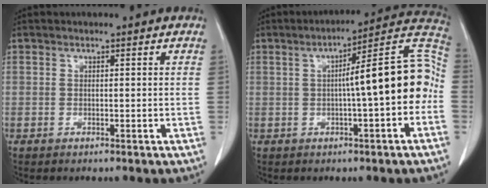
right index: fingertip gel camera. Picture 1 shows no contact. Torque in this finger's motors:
{"motor_torque": [1.69, -0.44, 0.79, 0.20]}